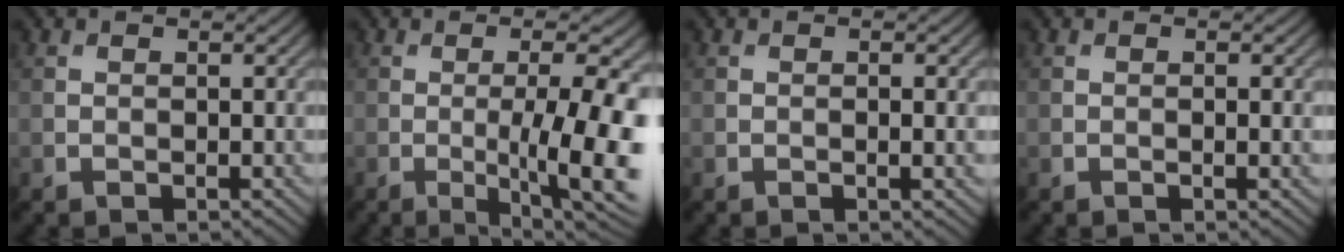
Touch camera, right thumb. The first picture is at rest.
{"total": 12.4, "force": [-2.0, 3.5, 11.7], "torque": [-0.155, -0.009, -0.024]}
{"total": 1.1, "force": [-0.1, 0.2, 1.1], "torque": [-0.020, -0.002, -0.002]}
{"total": 0.8, "force": [-0.1, 0.1, 0.8], "torque": [-0.014, -0.002, -0.001]}